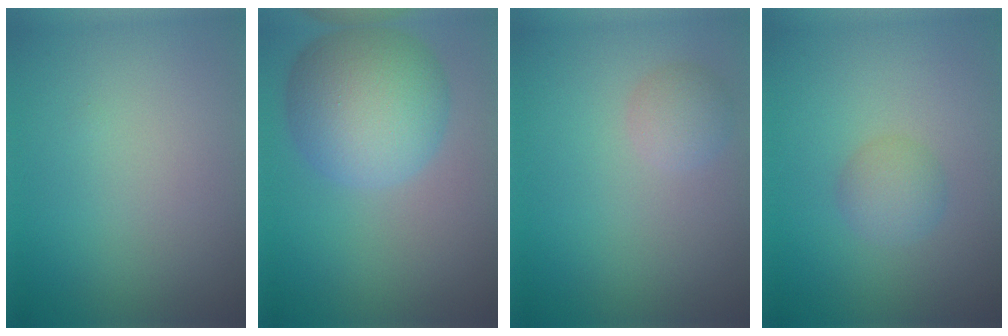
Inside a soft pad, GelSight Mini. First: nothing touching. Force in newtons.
{"total": 8.0, "press": 8.0, "slide": 0.4}
{"total": 1.6, "press": 1.6, "slide": 0.1}
{"total": 1.9, "press": 1.9, "slide": 0.0}